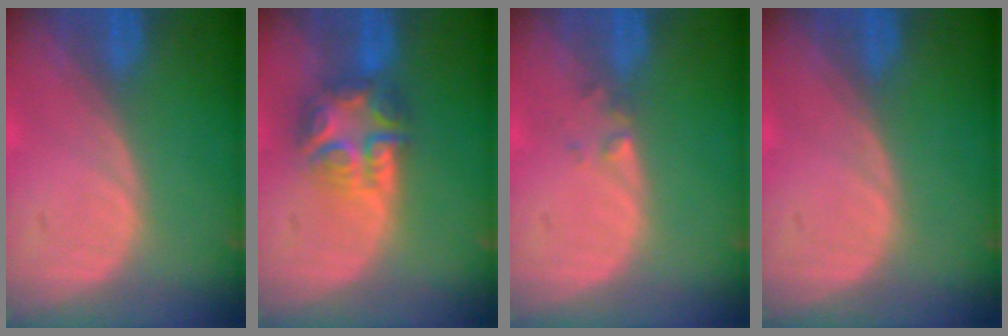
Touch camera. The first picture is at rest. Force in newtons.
{"total": 8.0, "press": 6.8, "slide": 4.1}
{"total": 1.3, "press": 1.0, "slide": 0.8}
{"total": 0.0}